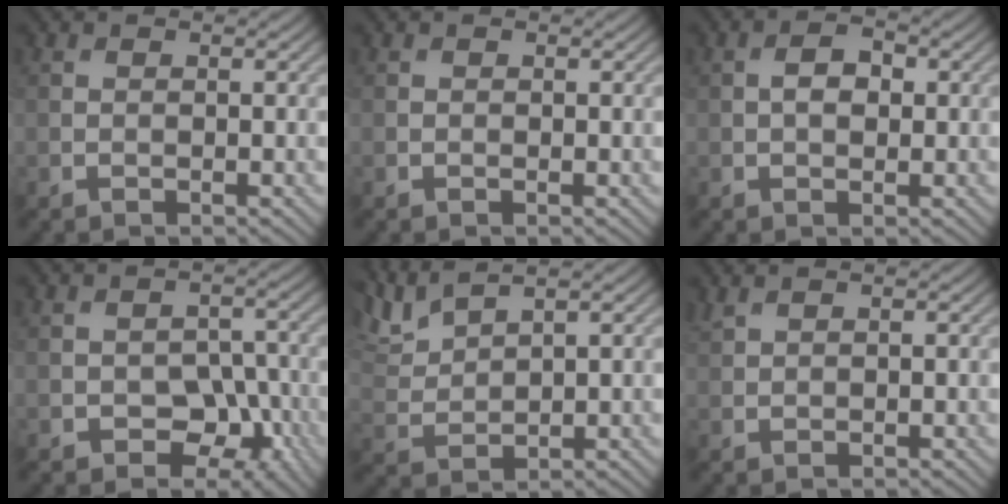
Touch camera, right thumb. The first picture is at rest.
{"total": 0.0}
{"total": 2.8, "force": [0.2, 1.7, 2.2], "torque": [-0.041, 0.002, 0.002]}
{"total": 5.9, "force": [-2.5, 4.0, 3.6], "torque": [-0.048, -0.006, -0.043]}
{"total": 5.1, "force": [4.1, 1.1, 2.9], "torque": [-0.082, 0.016, 0.091]}
{"total": 1.1, "force": [1.0, 0.1, 0.4], "torque": [-0.018, 0.006, 0.024]}